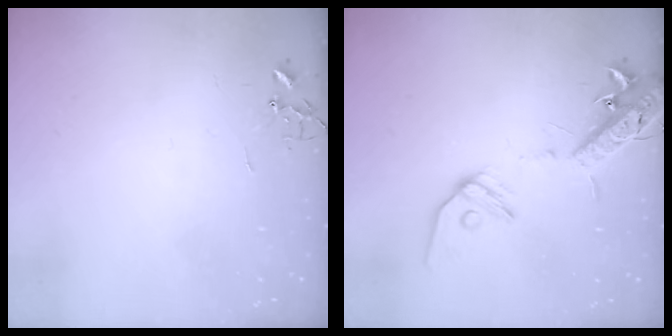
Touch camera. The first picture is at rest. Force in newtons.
{"total": 15.4, "press": 15.0, "slide": 3.5}